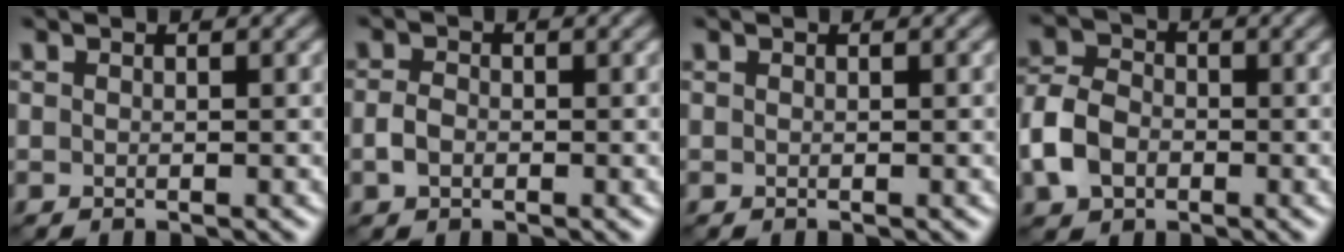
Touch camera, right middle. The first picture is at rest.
{"total": 1.8, "force": [-0.6, 1.3, 1.1], "torque": [-0.025, 0.000, -0.017]}
{"total": 0.0}
{"total": 5.3, "force": [-1.8, 3.9, 3.0], "torque": [-0.073, 0.002, -0.049]}